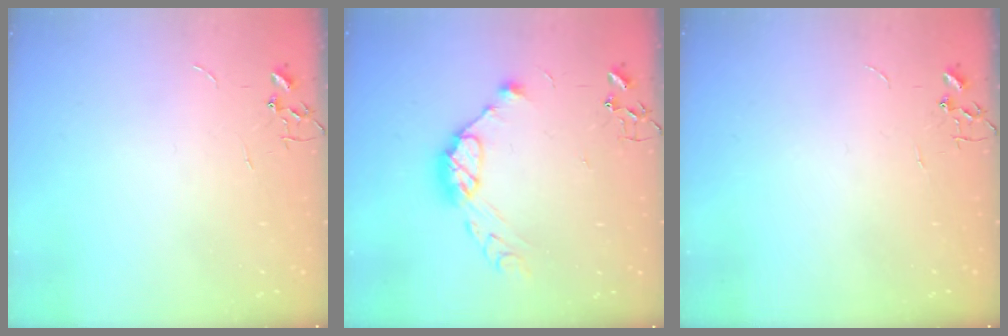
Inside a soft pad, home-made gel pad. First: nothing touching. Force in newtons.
{"total": 11.6, "press": 11.5, "slide": 1.0}
{"total": 0.0}